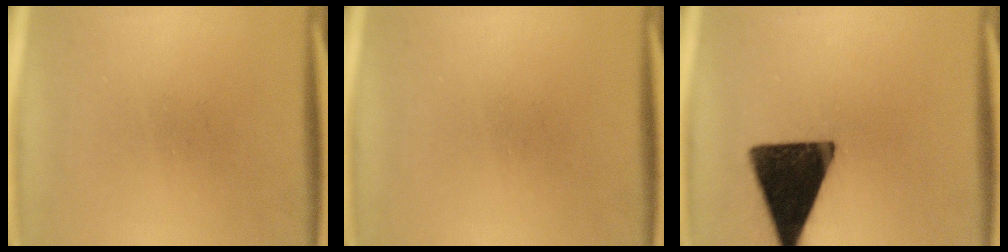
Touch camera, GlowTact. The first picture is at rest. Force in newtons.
{"total": 0.0}
{"total": 17.1}